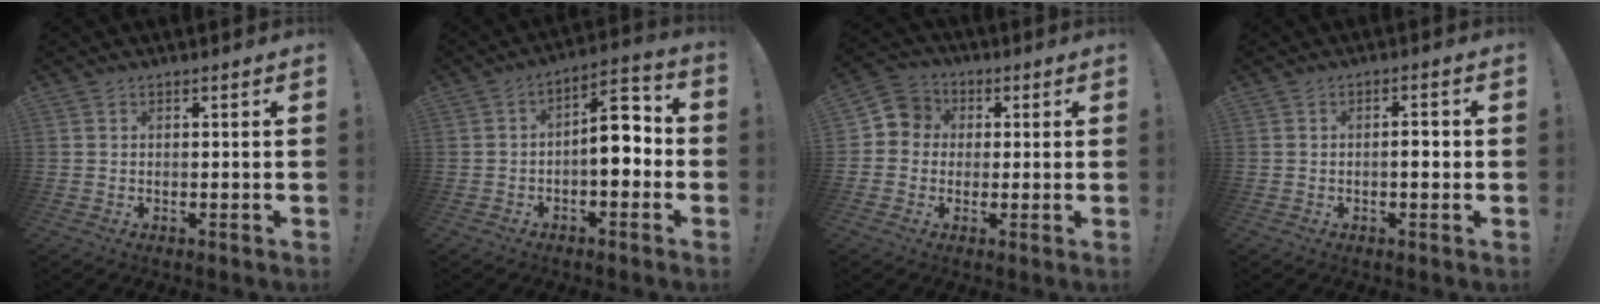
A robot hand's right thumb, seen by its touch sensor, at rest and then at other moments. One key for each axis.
{"total": 10.8, "fx": -1.7, "fy": 5.6, "fz": 9.1, "tx": -0.114, "ty": 0.019, "tz": -0.028}
{"total": 6.5, "fx": 0.0, "fy": 6.3, "fz": 1.6, "tx": -0.018, "ty": 0.011, "tz": 0.004}
{"total": 3.2, "fx": -0.6, "fy": 1.0, "fz": 3.0, "tx": -0.038, "ty": 0.001, "tz": -0.016}